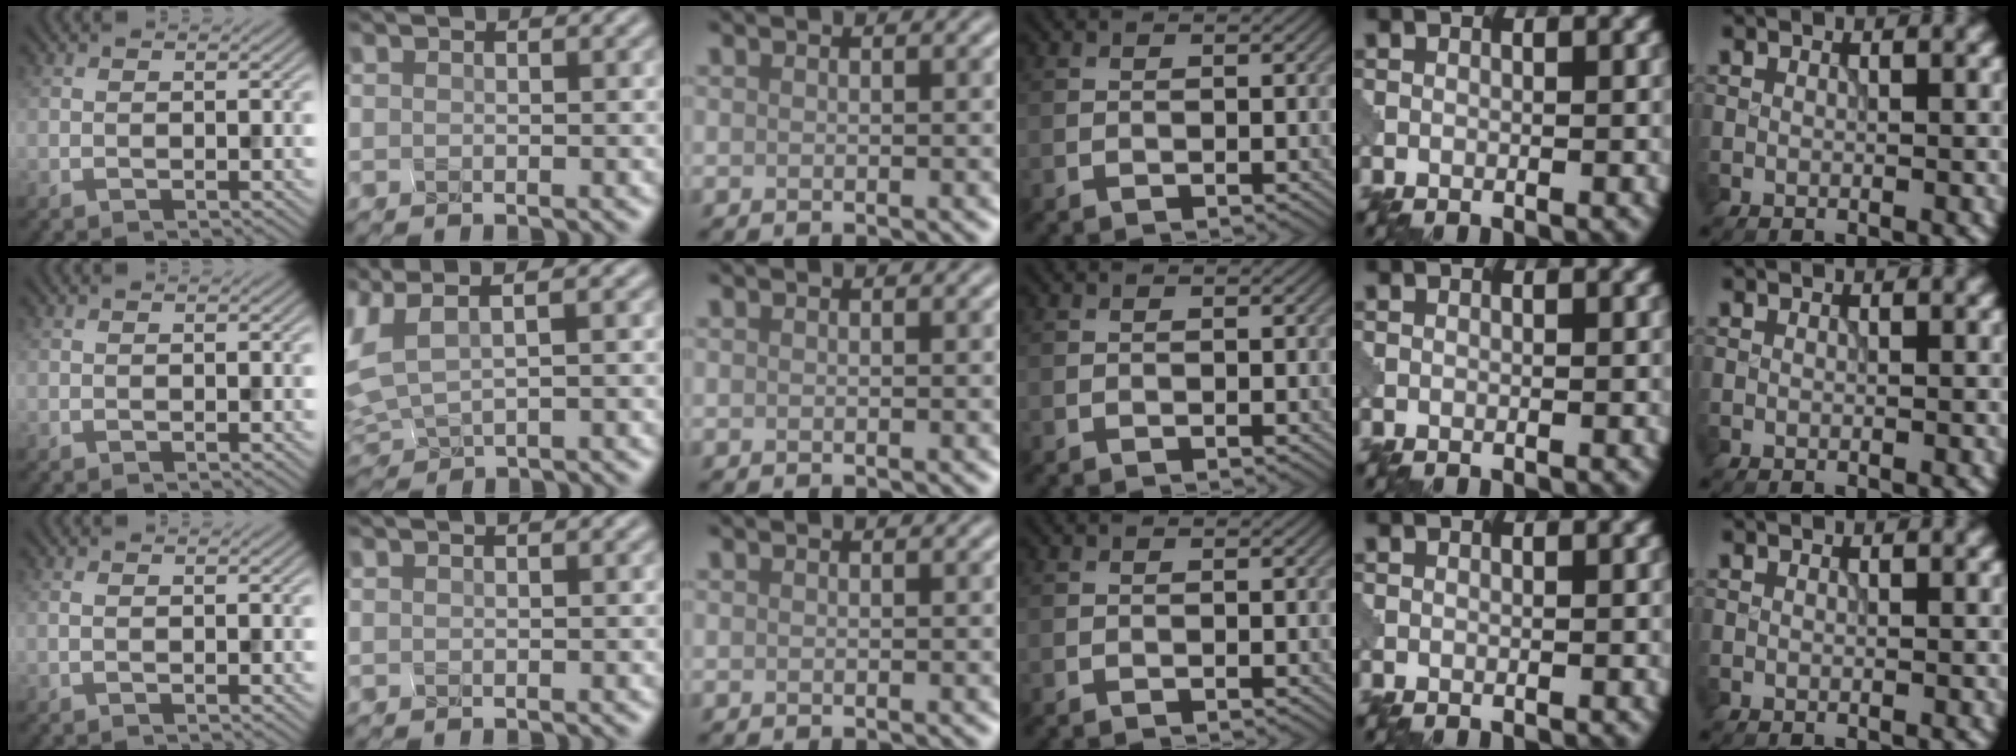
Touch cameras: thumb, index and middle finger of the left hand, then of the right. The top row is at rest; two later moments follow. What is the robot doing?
{"motion": "squeeze", "object": "clothespin"}